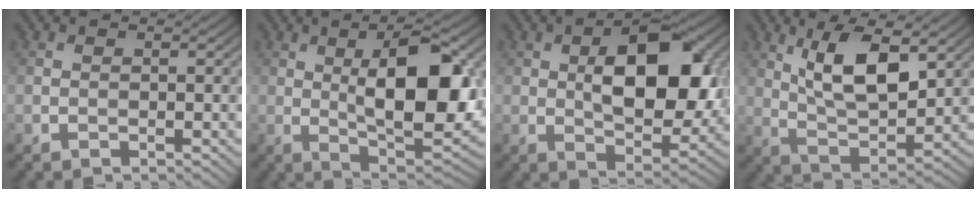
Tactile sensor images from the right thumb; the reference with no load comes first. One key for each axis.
{"total": 13.4, "fx": 1.9, "fy": 5.4, "fz": 12.1, "tx": -0.178, "ty": -0.003, "tz": 0.029}
{"total": 12.4, "fx": 1.8, "fy": 6.4, "fz": 10.5, "tx": -0.152, "ty": 0.001, "tz": 0.030}
{"total": 10.0, "fx": 4.2, "fy": 3.9, "fz": 8.3, "tx": -0.161, "ty": -0.005, "tz": 0.082}